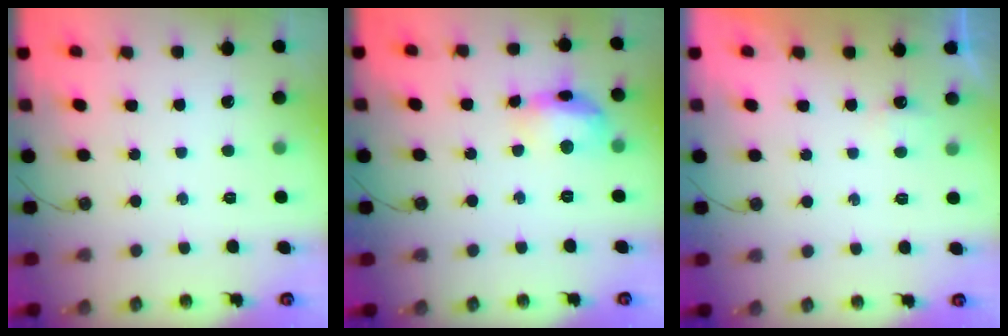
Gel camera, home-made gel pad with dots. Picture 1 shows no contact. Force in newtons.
{"total": 13.8, "press": 13.8, "slide": 1.0}
{"total": 2.8, "press": 2.8, "slide": 0.4}